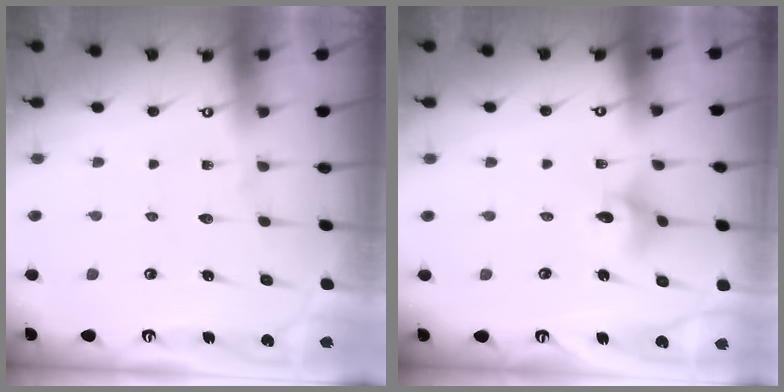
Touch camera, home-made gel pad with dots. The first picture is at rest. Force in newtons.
{"total": 4.2, "press": 4.2, "slide": 0.4}